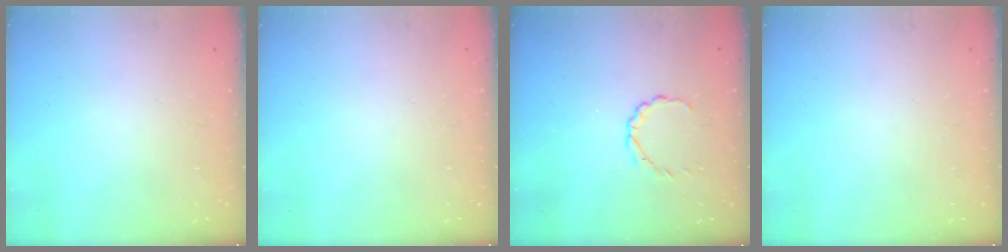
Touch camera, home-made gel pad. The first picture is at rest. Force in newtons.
{"total": 0.0}
{"total": 2.4, "press": 2.2, "slide": 0.9}
{"total": 0.0}